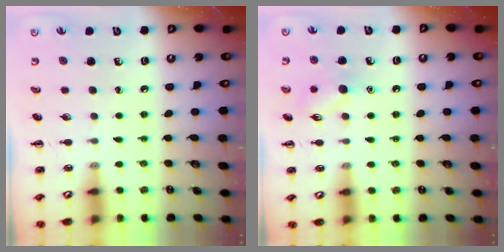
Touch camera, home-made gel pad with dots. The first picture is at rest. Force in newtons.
{"total": 8.5, "press": 8.5, "slide": 1.1}